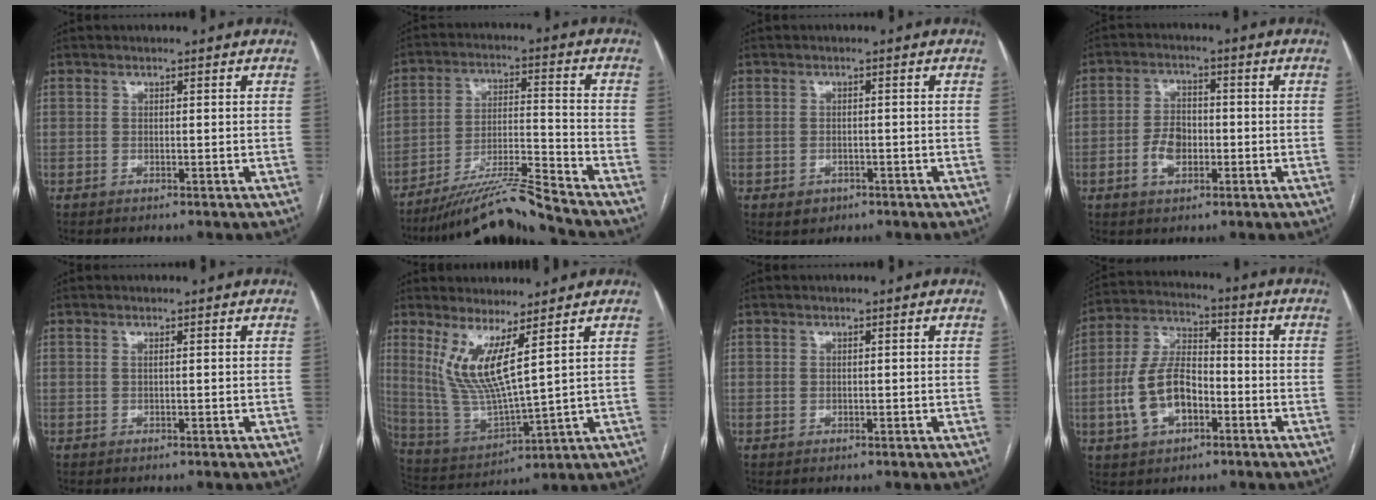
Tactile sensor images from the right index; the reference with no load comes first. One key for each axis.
{"total": 11.3, "fx": -10.4, "fy": -1.8, "fz": 4.0, "tx": -0.062, "ty": 0.007, "tz": -0.185}
{"total": 2.5, "fx": -1.1, "fy": 2.0, "fz": 1.0, "tx": -0.013, "ty": 0.003, "tz": -0.006}
{"total": 5.5, "fx": -1.5, "fy": 3.4, "fz": 4.0, "tx": -0.081, "ty": 0.010, "tz": -0.027}
{"total": 0.5, "fx": 0.2, "fy": 0.0, "fz": 0.5, "tx": -0.013, "ty": -0.001, "tz": 0.004}
{"total": 9.7, "fx": 4.5, "fy": 0.6, "fz": 8.6, "tx": -0.190, "ty": -0.024, "tz": 0.102}
{"total": 0.5, "fx": 0.1, "fy": 0.5, "fz": 0.2, "tx": 0.000, "ty": 0.001, "tz": 0.001}
{"total": 11.2, "fx": -3.3, "fy": 6.1, "fz": 8.8, "tx": -0.192, "ty": 0.018, "tz": -0.061}